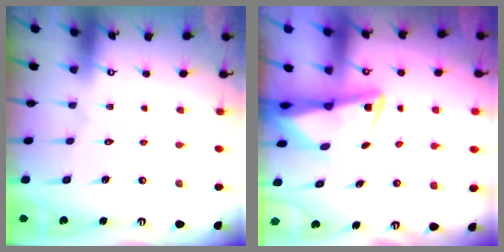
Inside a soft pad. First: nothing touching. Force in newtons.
{"total": 3.6, "press": 3.5, "slide": 0.7}